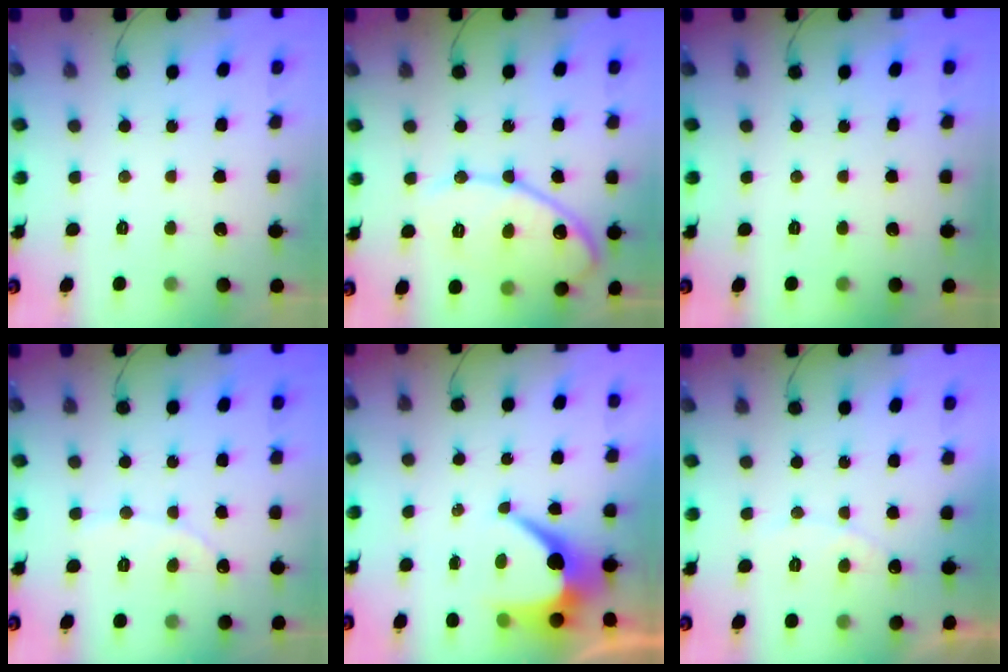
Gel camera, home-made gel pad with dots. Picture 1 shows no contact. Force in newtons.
{"total": 12.9, "press": 12.9, "slide": 0.9}
{"total": 0.0}
{"total": 1.7, "press": 1.7, "slide": 0.1}
{"total": 7.1, "press": 7.1, "slide": 0.6}
{"total": 4.9, "press": 4.8, "slide": 0.3}